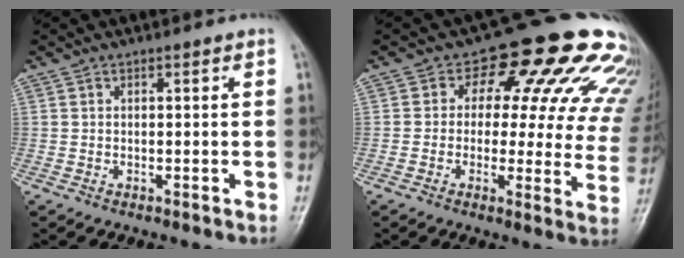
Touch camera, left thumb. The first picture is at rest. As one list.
[{"total": 18.7, "force": [9.3, 9.7, 13.0], "torque": [-0.117, -0.013, 0.091]}]